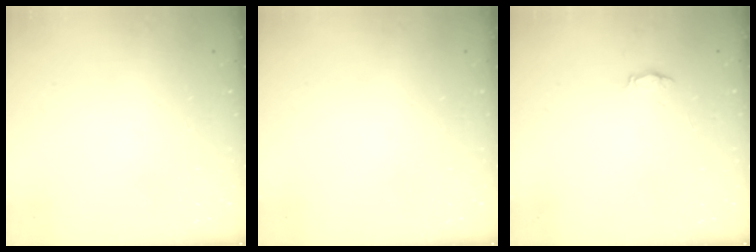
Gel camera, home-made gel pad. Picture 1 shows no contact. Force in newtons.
{"total": 0.0}
{"total": 2.2, "press": 2.2, "slide": 0.3}